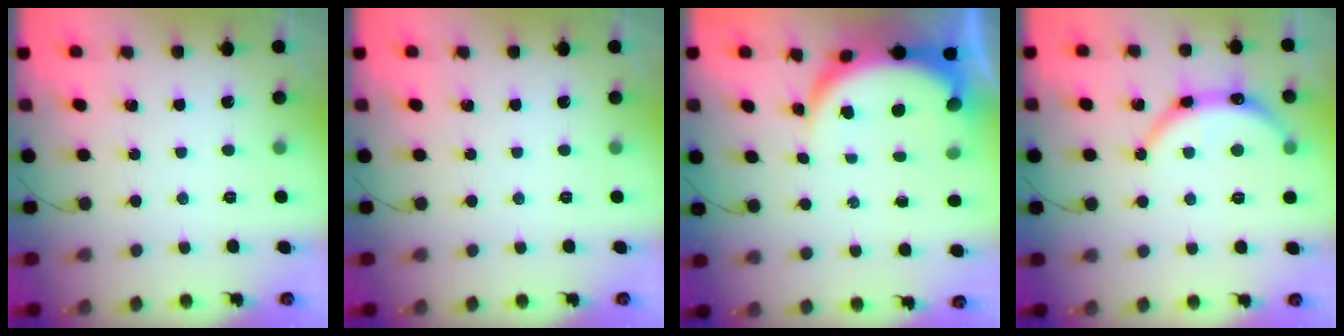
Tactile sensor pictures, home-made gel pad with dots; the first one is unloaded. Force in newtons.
{"total": 0.0}
{"total": 7.5, "press": 7.5, "slide": 0.7}
{"total": 8.2, "press": 8.0, "slide": 1.8}